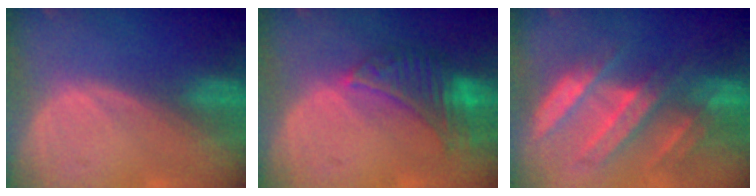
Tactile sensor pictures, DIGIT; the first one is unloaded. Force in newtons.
{"total": 8.1, "press": 7.0, "slide": 4.0}
{"total": 8.4, "press": 7.9, "slide": 3.0}